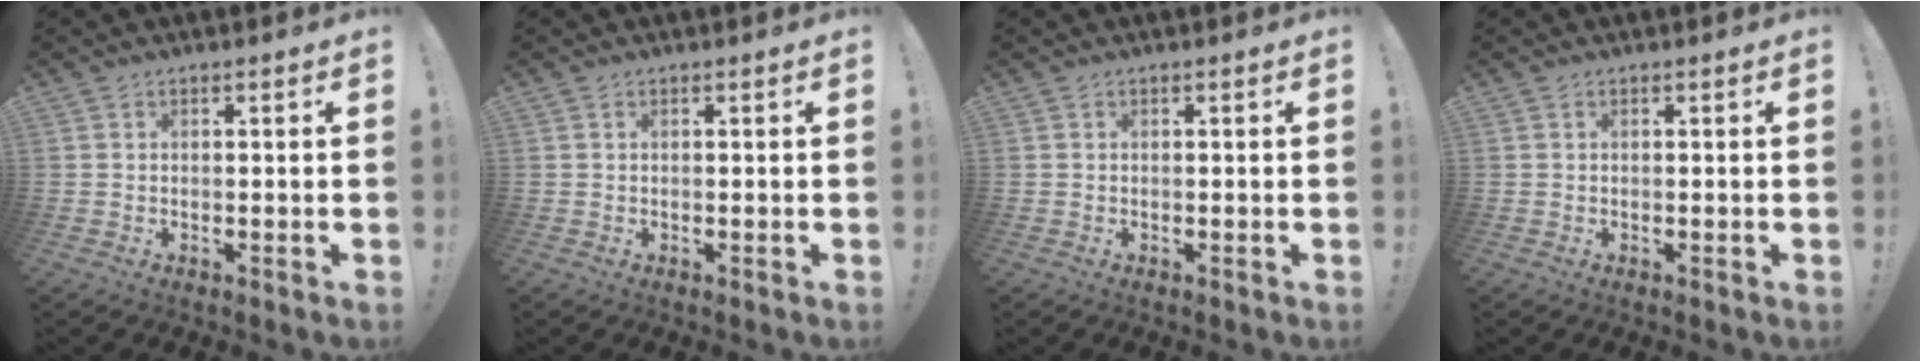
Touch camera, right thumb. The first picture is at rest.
{"total": 0.0}
{"total": 0.0}
{"total": 0.0}